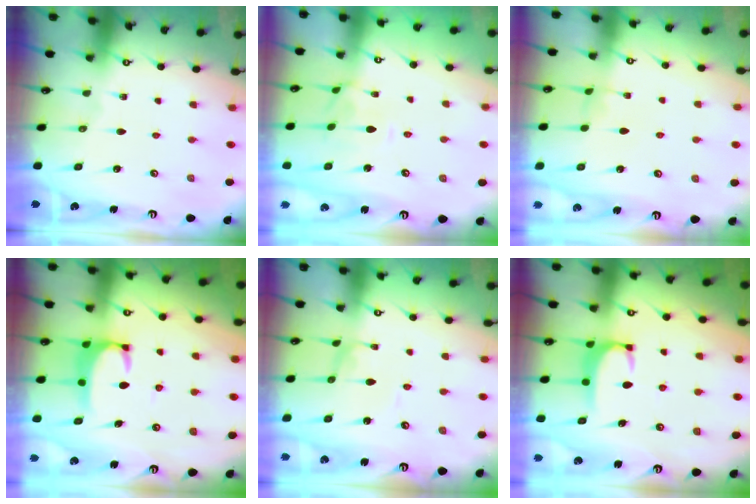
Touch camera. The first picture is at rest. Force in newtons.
{"total": 2.7, "press": 2.6, "slide": 0.5}
{"total": 2.5, "press": 2.5, "slide": 0.2}
{"total": 2.6, "press": 2.5, "slide": 0.7}
{"total": 1.3, "press": 1.3, "slide": 0.2}
{"total": 1.8, "press": 1.7, "slide": 0.5}